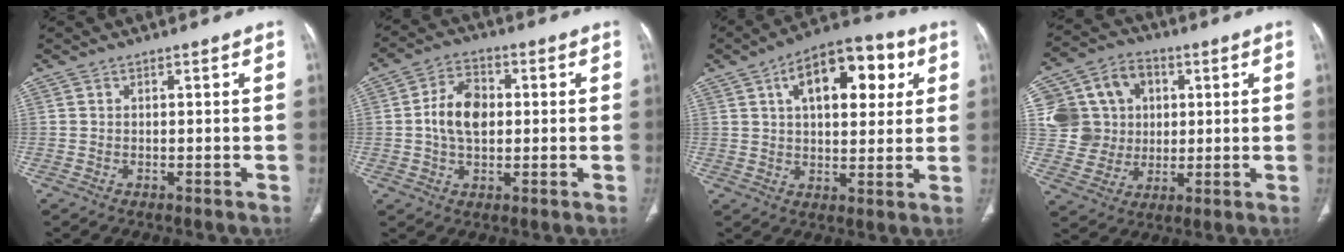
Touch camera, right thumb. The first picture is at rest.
{"total": 8.8, "force": [0.4, 5.7, 6.6], "torque": [-0.108, 0.012, 0.001]}
{"total": 16.4, "force": [5.7, 8.6, 12.8], "torque": [-0.144, 0.008, 0.079]}
{"total": 15.1, "force": [3.1, 13.7, 5.6], "torque": [-0.074, 0.025, 0.064]}